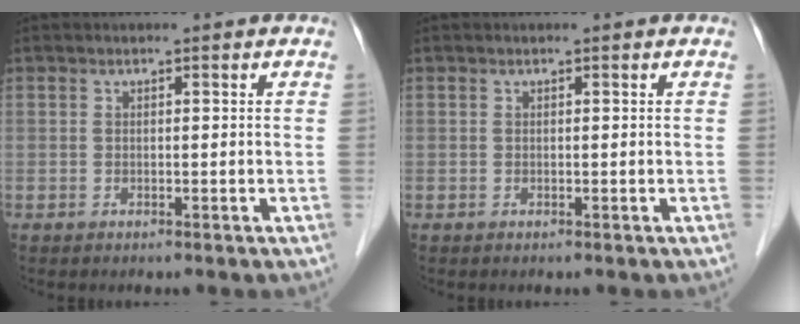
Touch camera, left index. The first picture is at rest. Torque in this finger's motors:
{"motor_torque": [0.00, 0.05, -0.02, 0.00]}